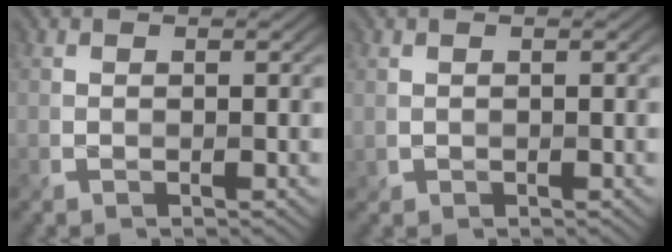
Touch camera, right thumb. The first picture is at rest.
{"total": 0.6, "force": [0.2, 0.6, 0.2], "torque": [-0.005, -0.002, 0.005]}